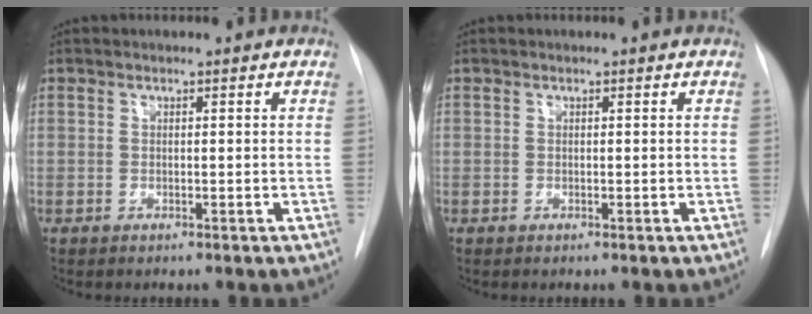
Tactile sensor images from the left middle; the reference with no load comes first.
{"total": 0.0}